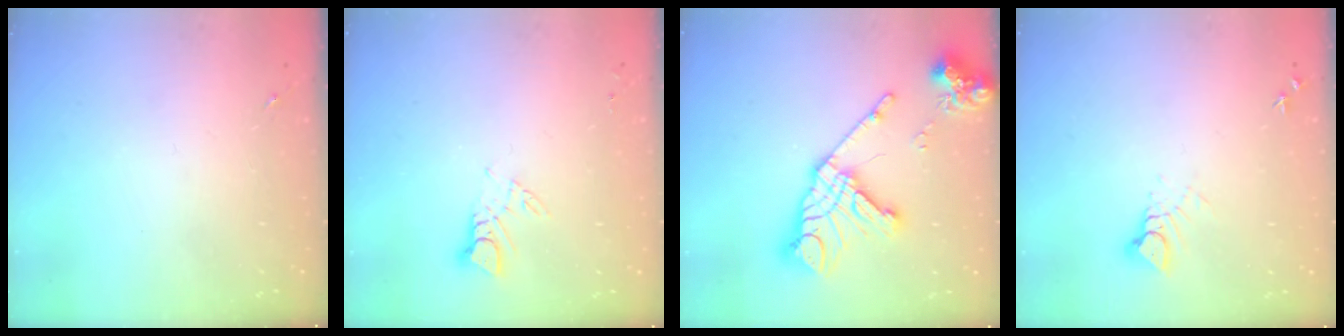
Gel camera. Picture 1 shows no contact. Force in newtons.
{"total": 3.9, "press": 3.9, "slide": 0.2}
{"total": 21.3, "press": 21.1, "slide": 2.6}
{"total": 3.9, "press": 3.9, "slide": 0.3}